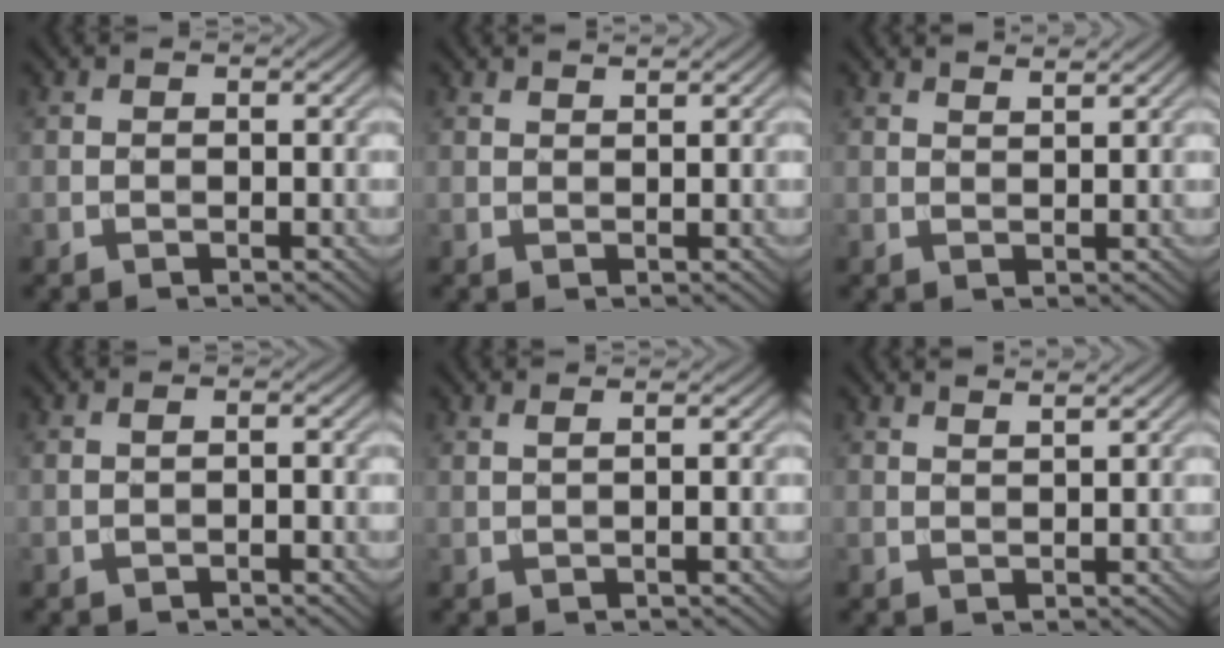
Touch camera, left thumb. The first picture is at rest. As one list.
[{"total": 1.0, "force": [0.9, 0.0, 0.3], "torque": [-0.010, 0.000, 0.018]}, {"total": 2.0, "force": [1.7, 0.1, 0.9], "torque": [-0.019, -0.001, 0.031]}, {"total": 0.8, "force": [-0.3, 0.2, 0.7], "torque": [-0.015, 0.004, -0.007]}, {"total": 1.7, "force": [0.7, 0.3, 1.5], "torque": [-0.022, 0.004, 0.002]}, {"total": 1.9, "force": [1.6, 0.2, 1.0], "torque": [-0.018, 0.003, 0.025]}]